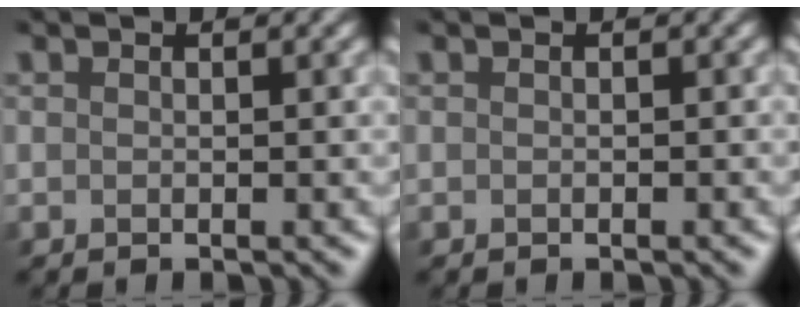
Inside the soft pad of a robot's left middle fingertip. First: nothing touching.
{"total": 0.0}